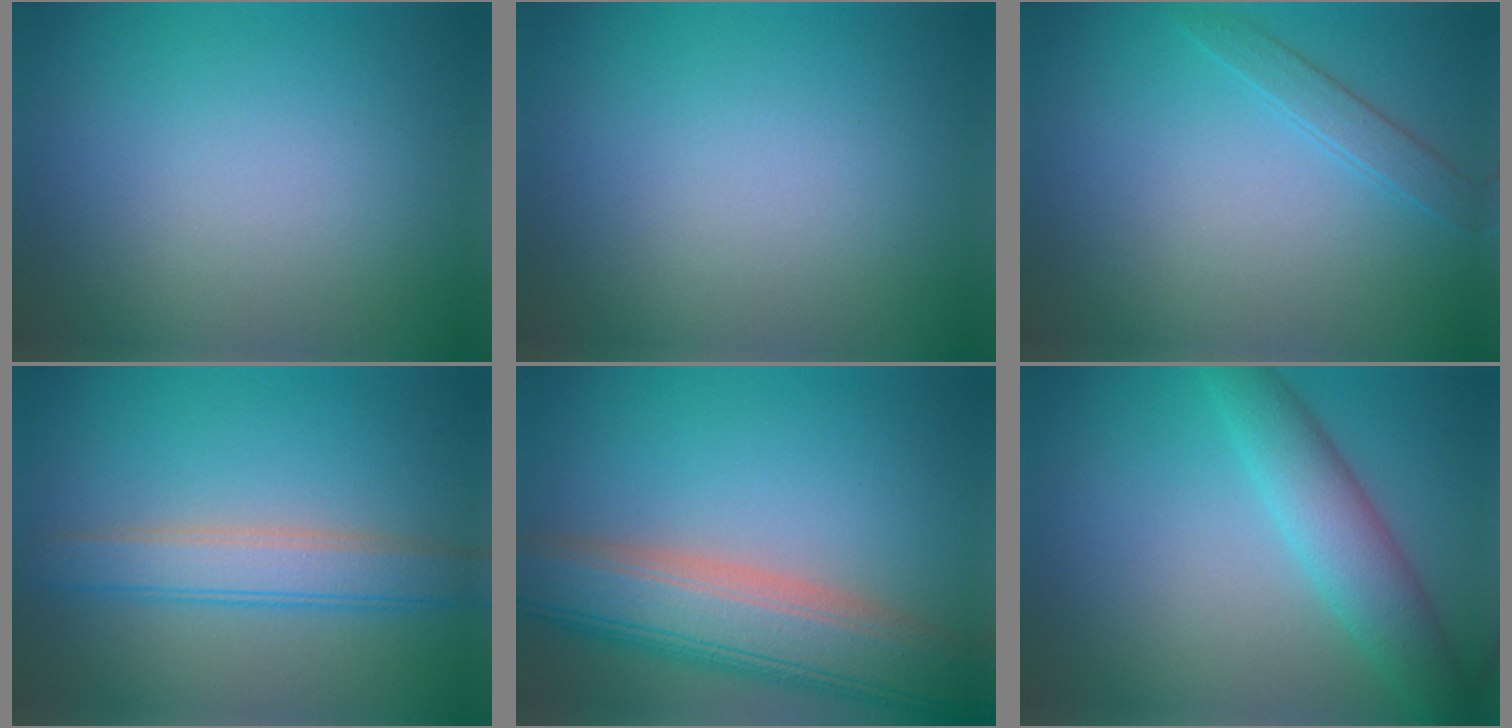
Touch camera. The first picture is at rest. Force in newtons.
{"total": 0.0}
{"total": 1.6, "press": 1.6, "slide": 0.1}
{"total": 3.9, "press": 3.9, "slide": 0.3}
{"total": 9.3, "press": 9.3, "slide": 0.7}
{"total": 4.9, "press": 4.9, "slide": 0.1}